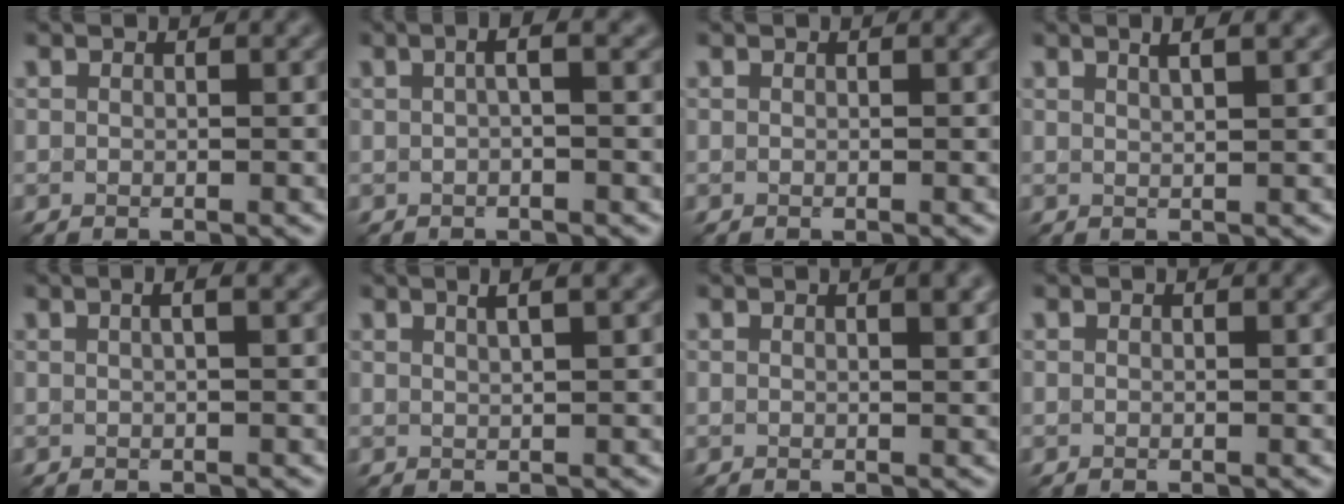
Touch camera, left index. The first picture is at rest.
{"total": 1.7, "force": [0.2, 0.3, 1.7], "torque": [-0.027, 0.009, 0.002]}
{"total": 0.0}
{"total": 3.0, "force": [1.9, 1.0, 2.2], "torque": [-0.006, 0.010, 0.005]}
{"total": 2.1, "force": [0.9, 0.8, 1.8], "torque": [-0.012, 0.002, -0.001]}
{"total": 2.3, "force": [1.4, 0.6, 1.8], "torque": [-0.016, 0.007, 0.008]}
{"total": 1.8, "force": [0.8, 0.5, 1.5], "torque": [-0.013, 0.005, 0.010]}
{"total": 0.0}